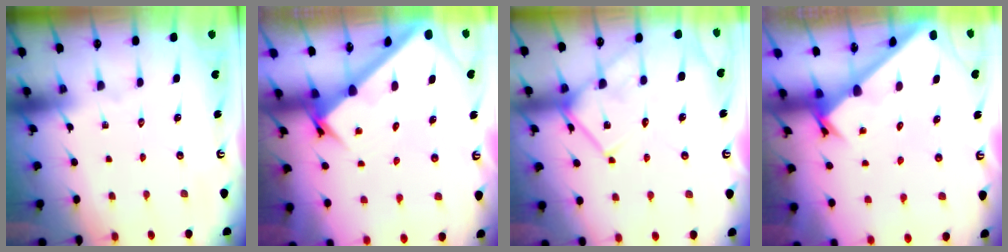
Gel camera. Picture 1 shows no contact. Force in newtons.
{"total": 3.7, "press": 3.7, "slide": 0.4}
{"total": 14.8, "press": 14.7, "slide": 1.2}
{"total": 1.4, "press": 1.4, "slide": 0.1}